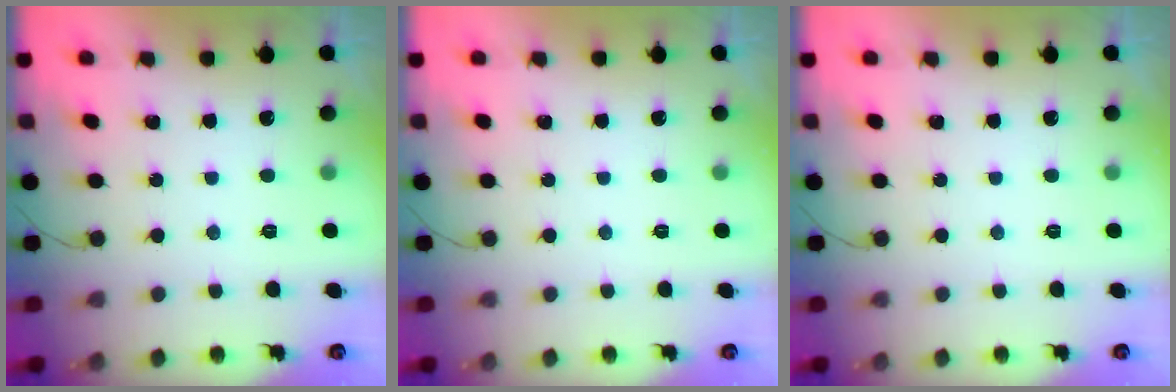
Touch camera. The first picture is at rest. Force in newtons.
{"total": 0.0}
{"total": 0.0}